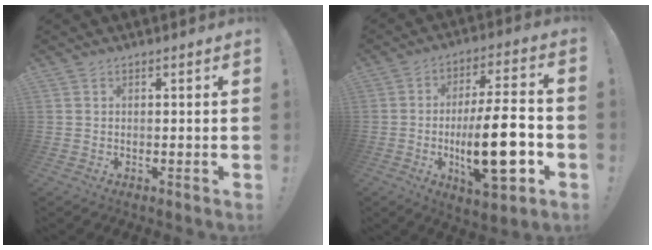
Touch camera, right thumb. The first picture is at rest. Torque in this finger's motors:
{"motor_torque": [0.75, 0.69, 2.03, -0.74, 0.58]}